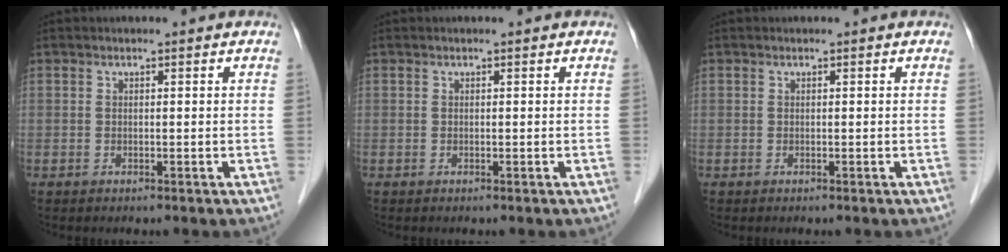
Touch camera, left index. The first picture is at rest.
{"total": 0.0}
{"total": 0.0}